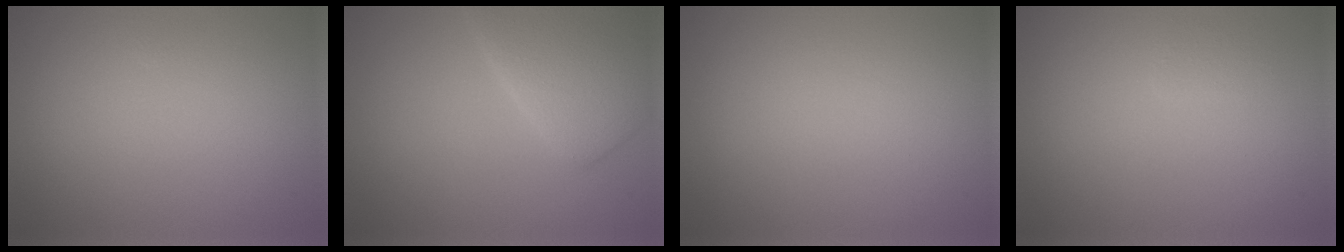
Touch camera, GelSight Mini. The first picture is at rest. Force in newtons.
{"total": 4.4, "press": 4.4, "slide": 0.2}
{"total": 0.0}
{"total": 0.8, "press": 0.8, "slide": 0.1}